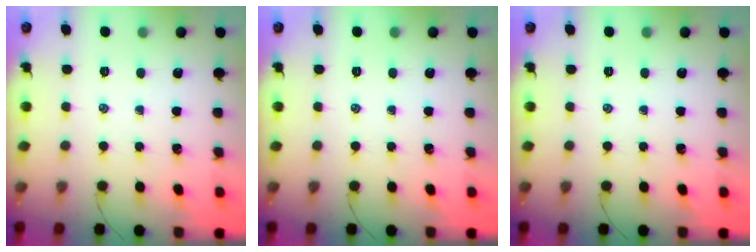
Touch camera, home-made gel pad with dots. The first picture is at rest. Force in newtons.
{"total": 0.0}
{"total": 0.0}